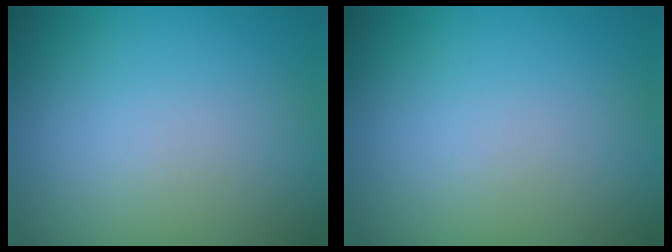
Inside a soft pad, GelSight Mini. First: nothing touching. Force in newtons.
{"total": 0.0}